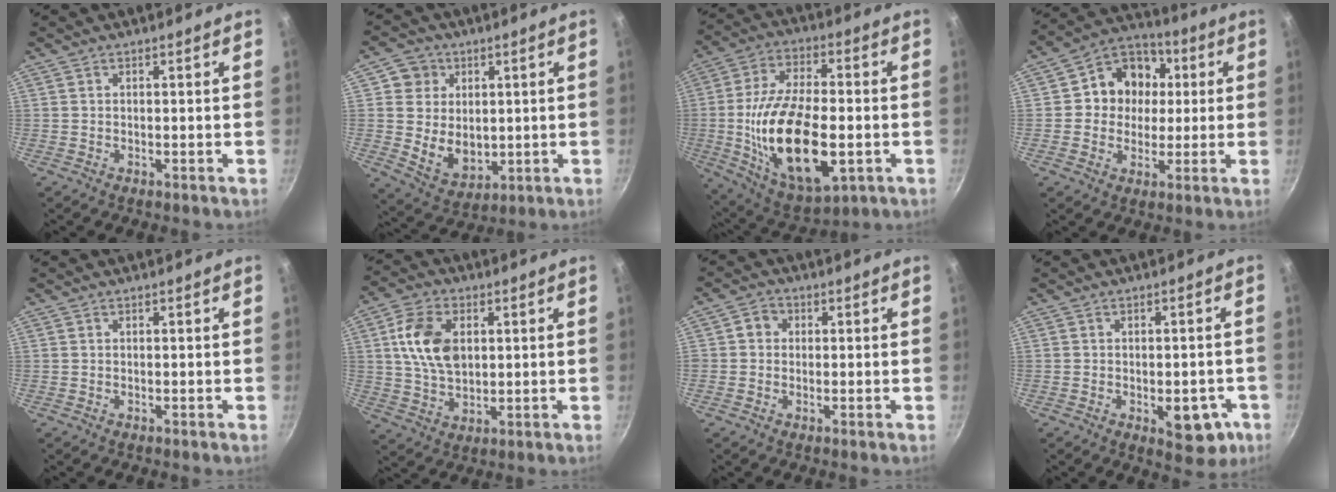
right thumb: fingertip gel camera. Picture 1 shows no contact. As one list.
[{"total": 10.4, "force": [2.0, 9.3, 4.4], "torque": [-0.036, -0.018, 0.048]}, {"total": 23.0, "force": [-3.9, 11.3, 19.7], "torque": [-0.356, 0.012, -0.058]}, {"total": 12.2, "force": [1.6, 10.8, 5.5], "torque": [-0.047, 0.015, 0.008]}, {"total": 0.0}, {"total": 11.4, "force": [2.4, 7.4, 8.3], "torque": [-0.141, -0.002, 0.043]}, {"total": 3.1, "force": [0.3, 2.9, 1.2], "torque": [0.000, 0.004, -0.005]}, {"total": 8.6, "force": [-2.8, 4.7, 6.7], "torque": [-0.047, 0.009, -0.029]}]